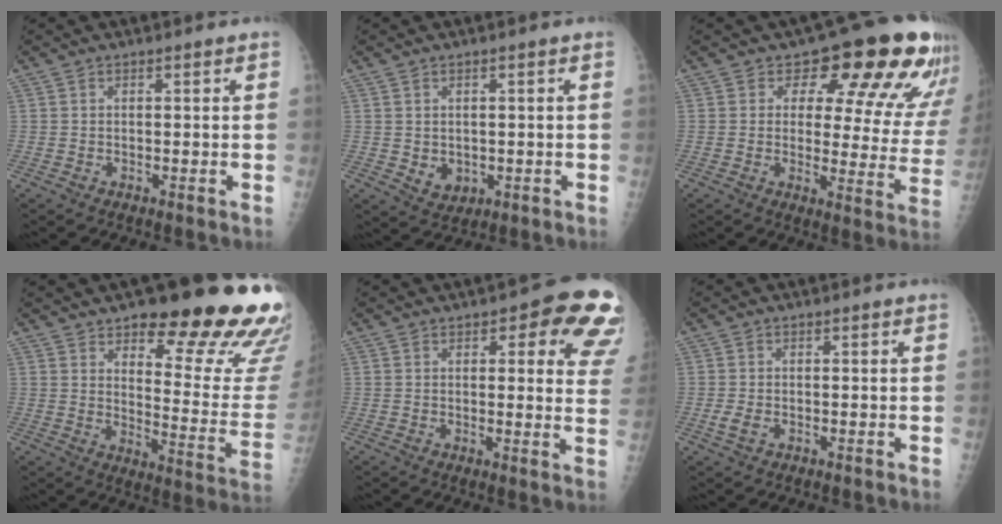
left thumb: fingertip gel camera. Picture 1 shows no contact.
{"total": 3.6, "force": [-0.2, 3.0, 2.0], "torque": [-0.020, -0.006, 0.012]}
{"total": 18.5, "force": [11.0, 8.8, 11.9], "torque": [-0.091, -0.056, 0.117]}
{"total": 25.1, "force": [17.0, 7.2, 16.9], "torque": [-0.171, -0.104, 0.220]}
{"total": 13.5, "force": [7.0, 5.1, 10.4], "torque": [-0.073, -0.029, 0.064]}
{"total": 2.0, "force": [-0.4, 1.2, 1.5], "torque": [-0.034, -0.003, -0.010]}